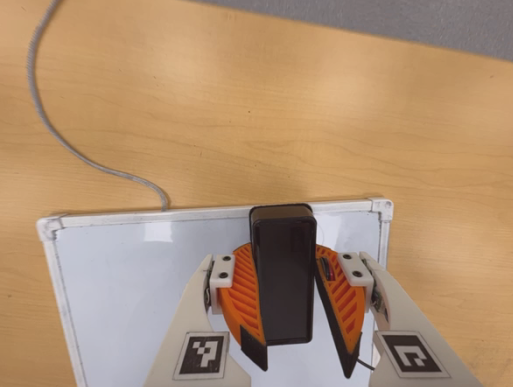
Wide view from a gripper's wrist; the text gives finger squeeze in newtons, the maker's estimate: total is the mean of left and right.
{"total": 12.7, "left": 14.4, "right": 11.0}